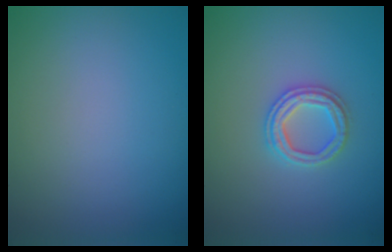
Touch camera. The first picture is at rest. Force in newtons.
{"total": 2.4, "press": 2.4, "slide": 0.4}